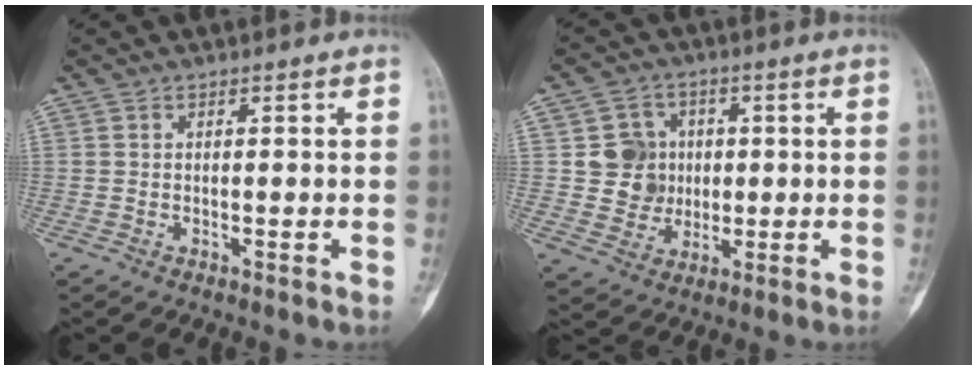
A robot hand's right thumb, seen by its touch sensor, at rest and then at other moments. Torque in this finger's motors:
{"motor_torque": [0.95, 0.92, 0.52, 0.00, -0.04]}